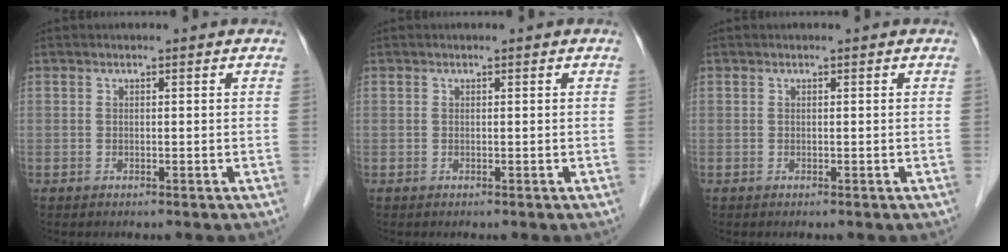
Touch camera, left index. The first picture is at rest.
{"total": 0.0}
{"total": 0.0}